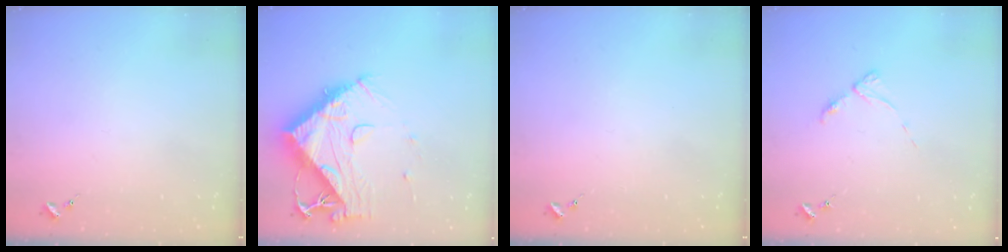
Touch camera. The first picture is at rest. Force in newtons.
{"total": 14.2, "press": 14.1, "slide": 1.2}
{"total": 0.0}
{"total": 4.5, "press": 4.5, "slide": 0.5}